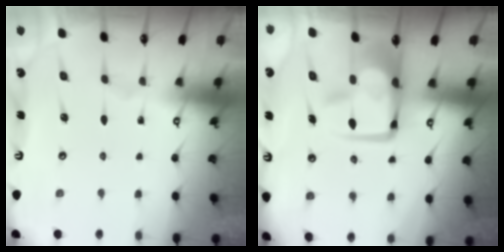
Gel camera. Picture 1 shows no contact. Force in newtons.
{"total": 11.4, "press": 11.2, "slide": 2.1}